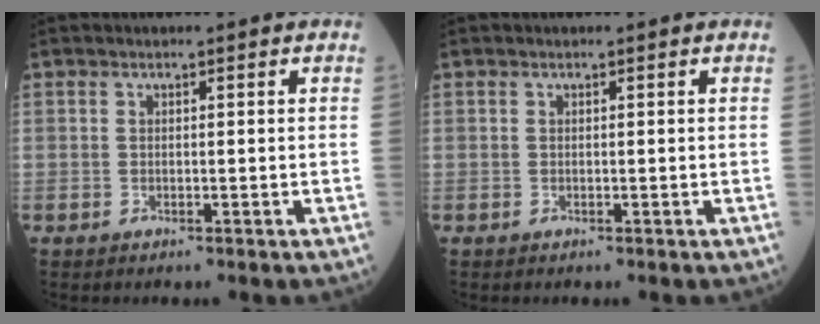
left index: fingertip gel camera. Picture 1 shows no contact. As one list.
[{"total": 0.0}]